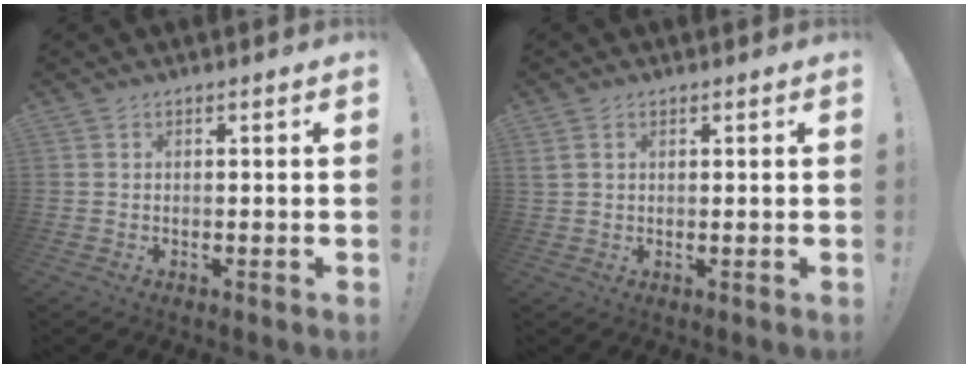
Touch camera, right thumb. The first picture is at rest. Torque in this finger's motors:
{"motor_torque": [-1.02, 0.03, -0.47, 0.49, 0.02]}